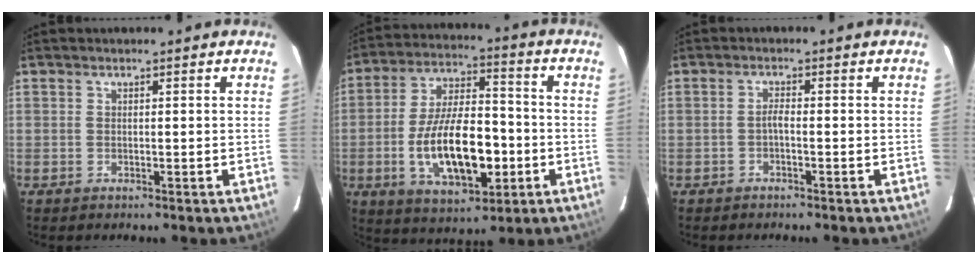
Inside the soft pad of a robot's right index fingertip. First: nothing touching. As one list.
[{"total": 17.2, "force": [-4.3, 7.7, 14.8], "torque": [-0.285, 0.001, -0.060]}, {"total": 1.3, "force": [-0.7, 0.2, 1.0], "torque": [-0.021, 0.004, -0.015]}]